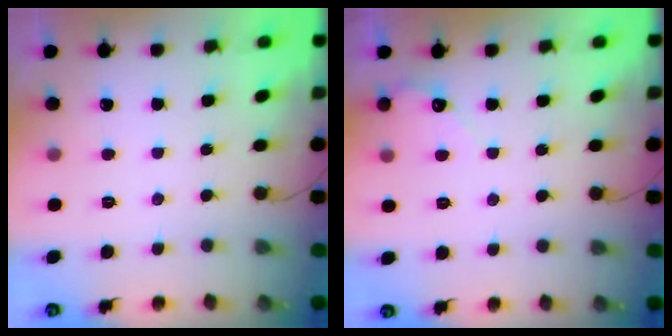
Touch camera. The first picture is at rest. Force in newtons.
{"total": 2.2, "press": 2.2, "slide": 0.1}